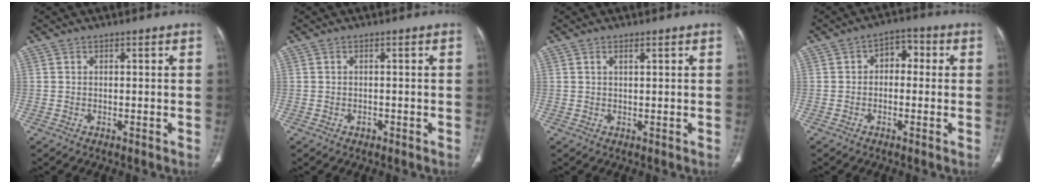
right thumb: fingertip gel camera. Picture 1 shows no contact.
{"total": 0.8, "force": [-0.5, 0.6, 0.3], "torque": [-0.003, 0.001, -0.007]}
{"total": 1.1, "force": [0.6, 0.2, 0.9], "torque": [-0.018, 0.001, 0.012]}
{"total": 5.0, "force": [0.2, 3.5, 3.5], "torque": [-0.026, 0.019, -0.010]}